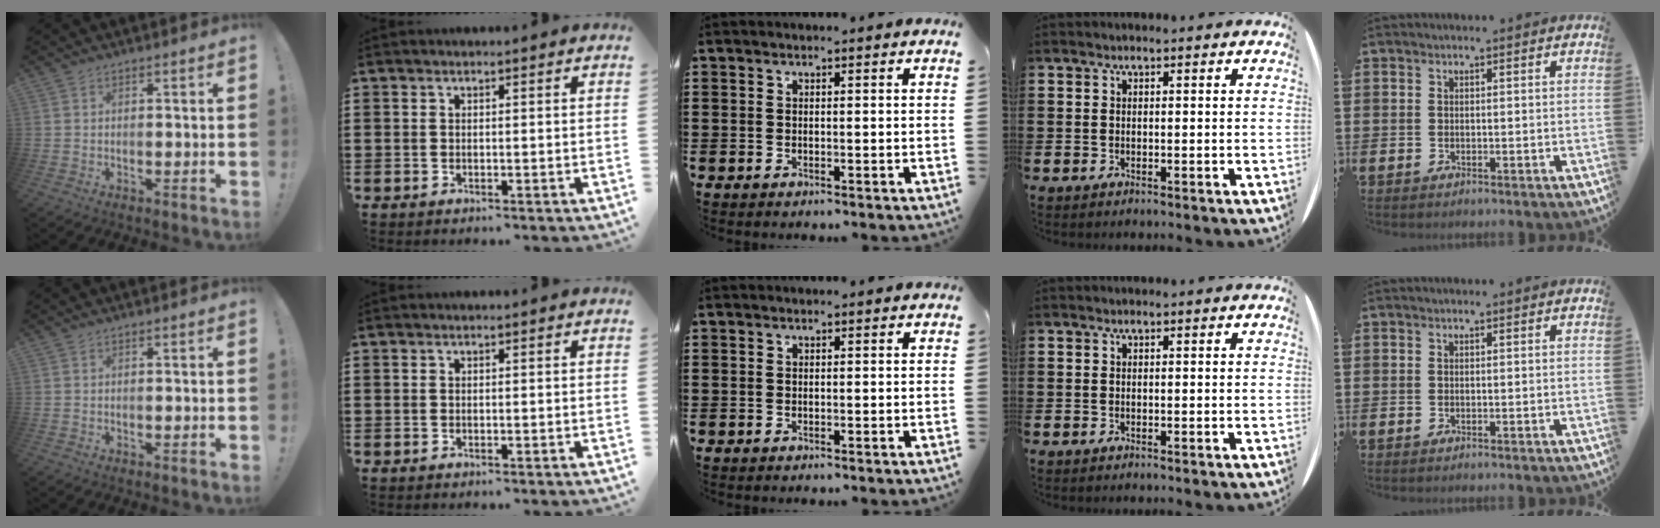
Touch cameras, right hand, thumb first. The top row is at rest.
{}